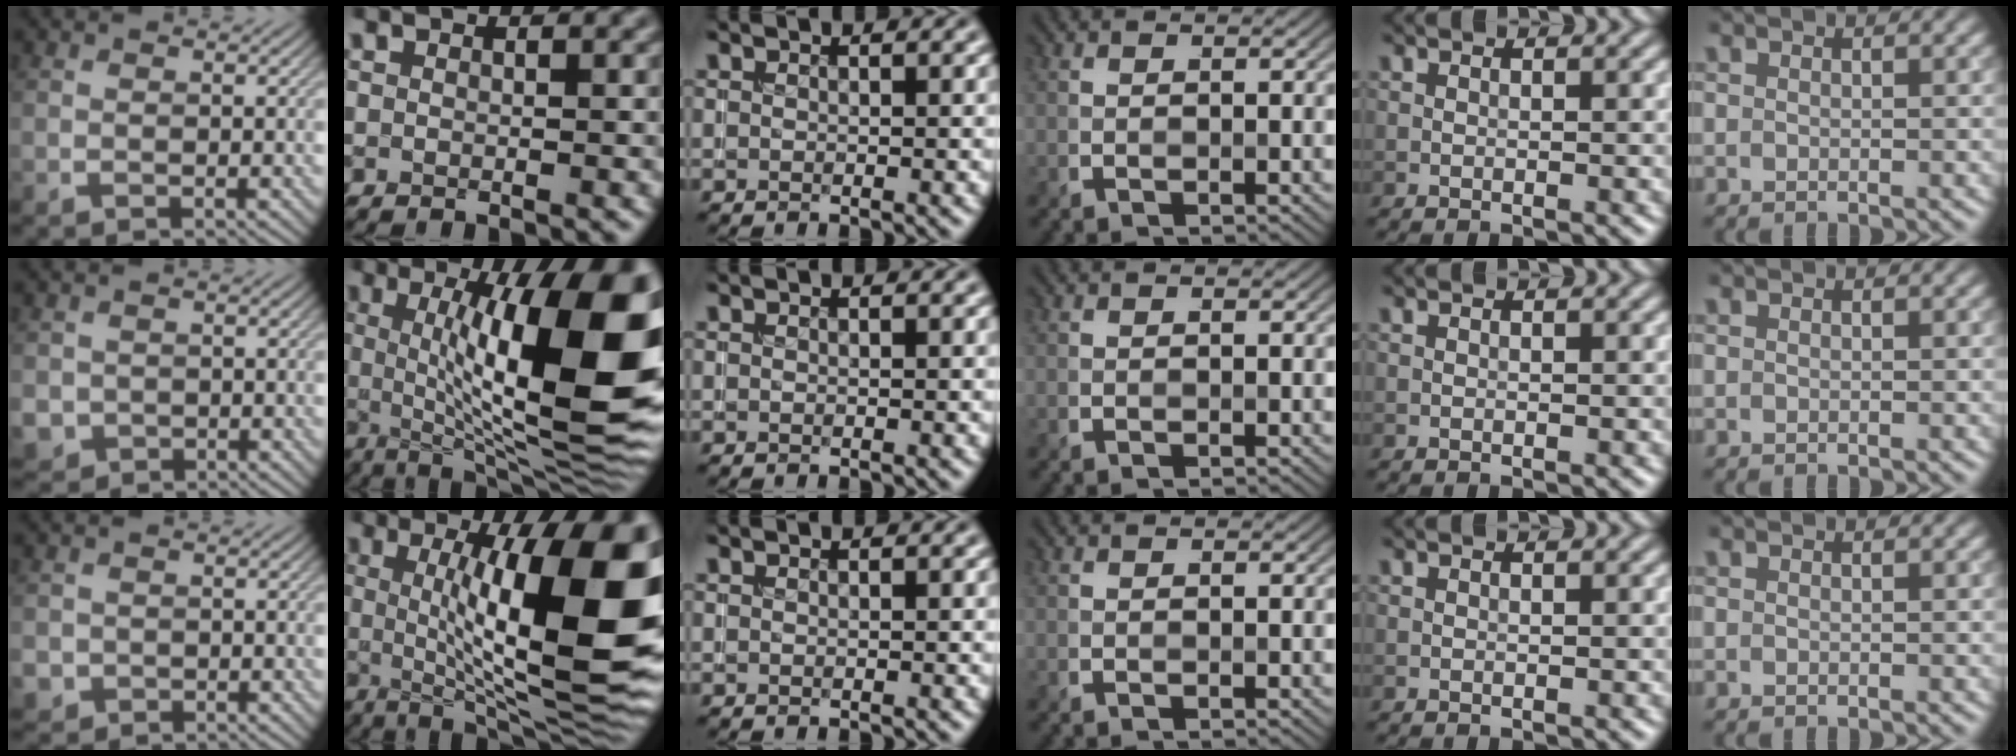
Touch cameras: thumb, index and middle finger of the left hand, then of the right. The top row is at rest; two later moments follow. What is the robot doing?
{"motion": "insert", "object": "coin"}